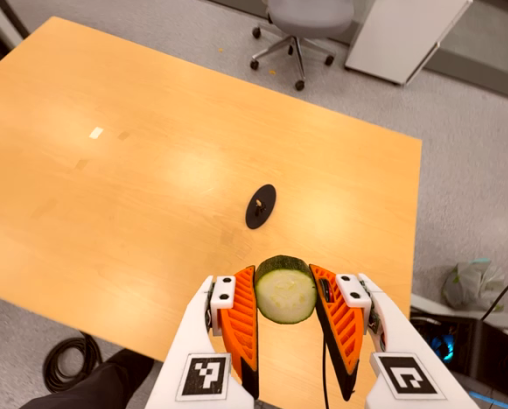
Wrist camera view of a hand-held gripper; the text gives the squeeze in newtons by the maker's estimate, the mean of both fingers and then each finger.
{"total": 13.7, "left": 14.4, "right": 12.9}